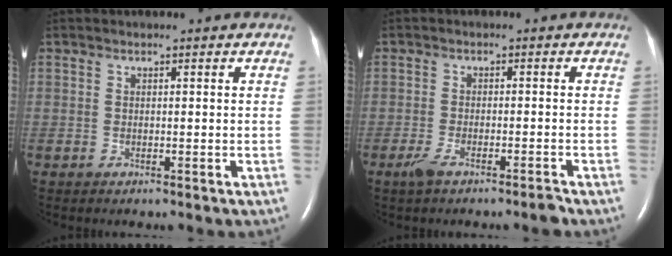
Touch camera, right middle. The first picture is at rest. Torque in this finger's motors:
{"motor_torque": [0.24, -0.26, 0.04, 0.02]}